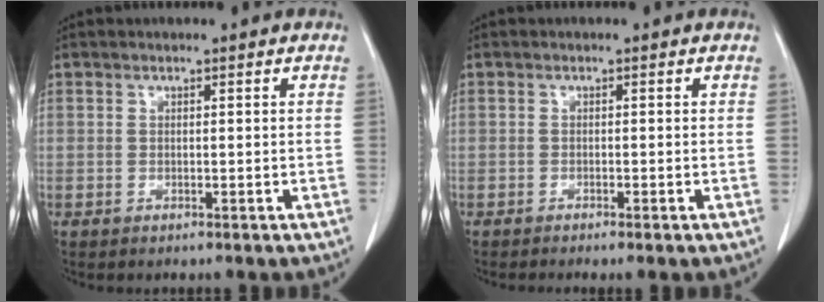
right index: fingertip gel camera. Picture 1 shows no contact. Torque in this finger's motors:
{"motor_torque": [-0.07, 0.06, -0.09, 0.02]}